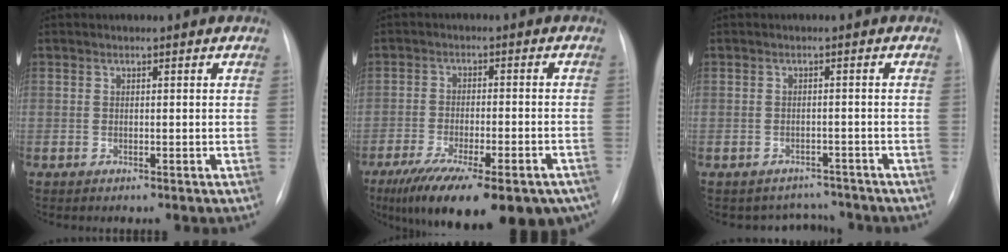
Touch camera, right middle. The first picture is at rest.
{"total": 22.6, "force": [-15.7, 6.6, 14.8], "torque": [-0.195, -0.024, -0.216]}
{"total": 4.1, "force": [-3.7, 1.6, -0.8], "torque": [0.010, 0.019, -0.045]}